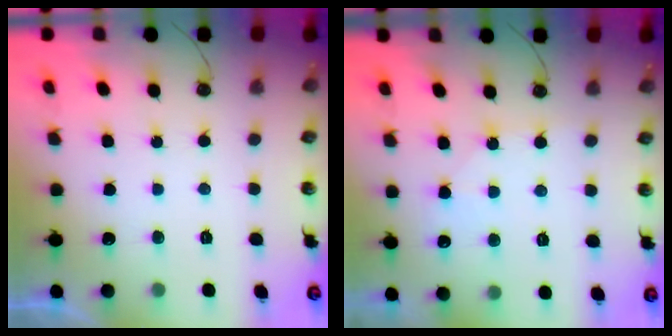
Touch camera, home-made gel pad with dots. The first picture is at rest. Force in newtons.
{"total": 5.8, "press": 5.7, "slide": 0.7}